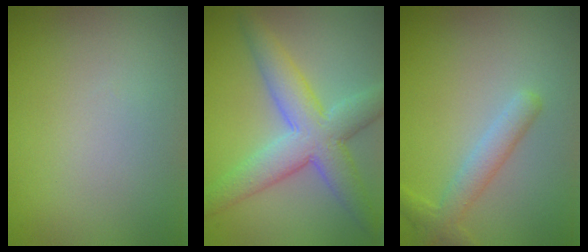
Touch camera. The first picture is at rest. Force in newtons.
{"total": 6.7, "press": 6.7, "slide": 0.2}
{"total": 2.6, "press": 2.5, "slide": 0.1}